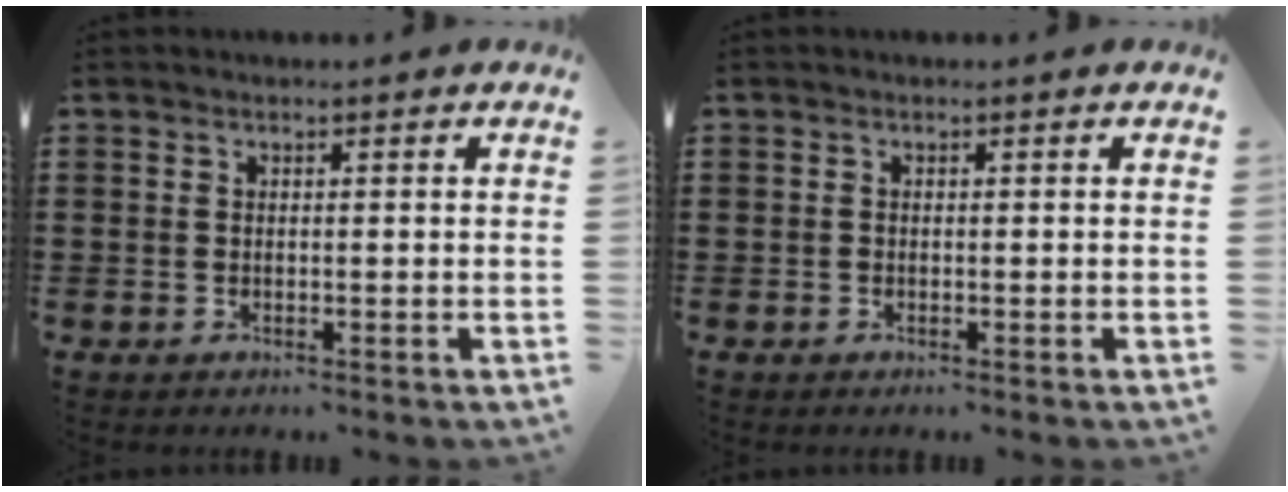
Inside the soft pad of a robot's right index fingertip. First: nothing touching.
{"total": 0.0}